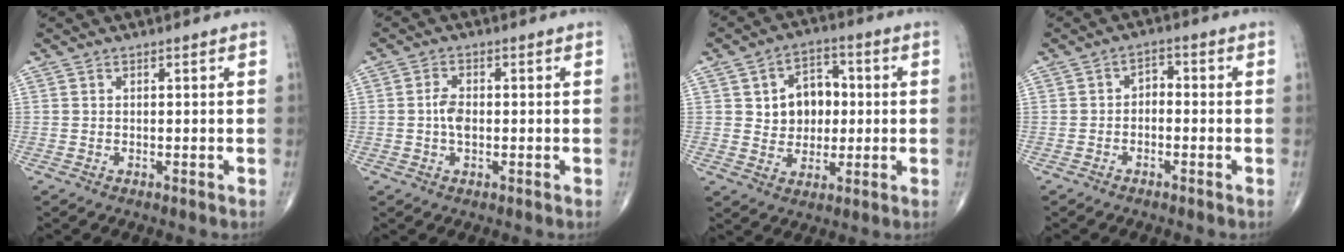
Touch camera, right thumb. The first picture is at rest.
{"total": 3.4, "force": [-0.3, 1.9, 2.8], "torque": [-0.053, 0.005, -0.010]}
{"total": 9.4, "force": [1.2, 7.4, 5.7], "torque": [-0.041, 0.009, 0.016]}
{"total": 2.6, "force": [-0.8, 1.8, 1.7], "torque": [-0.012, 0.020, -0.025]}